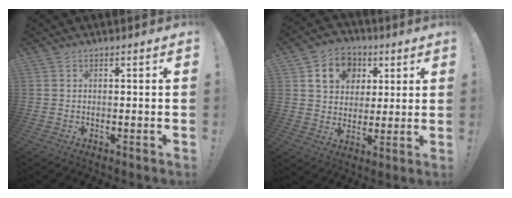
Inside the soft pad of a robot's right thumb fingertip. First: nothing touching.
{"total": 12.5, "force": [5.0, 10.3, 5.1], "torque": [-0.072, -0.016, 0.100]}